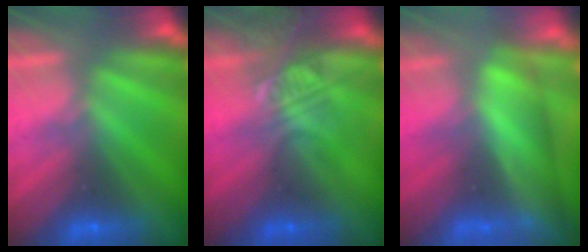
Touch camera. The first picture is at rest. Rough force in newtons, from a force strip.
{"total": 2.3}
{"total": 4.0}